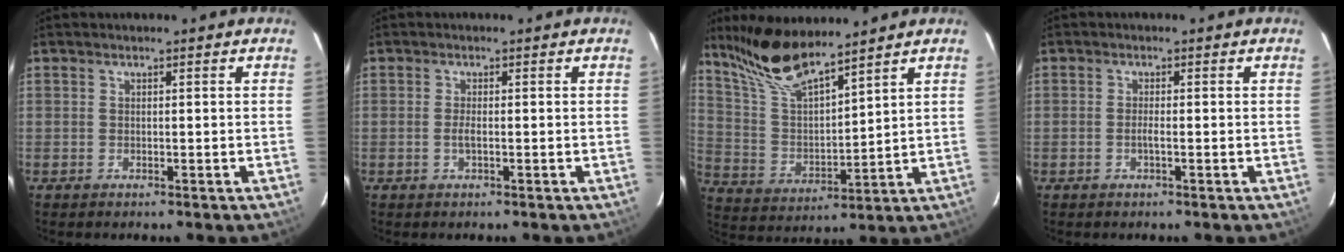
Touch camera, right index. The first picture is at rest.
{"total": 1.4, "force": [-0.3, 0.2, 1.3], "torque": [-0.027, 0.000, -0.007]}
{"total": 13.9, "force": [11.6, 2.6, 7.1], "torque": [-0.140, 0.006, 0.233]}
{"total": 1.2, "force": [-0.4, 0.1, 1.1], "torque": [-0.022, 0.002, -0.009]}